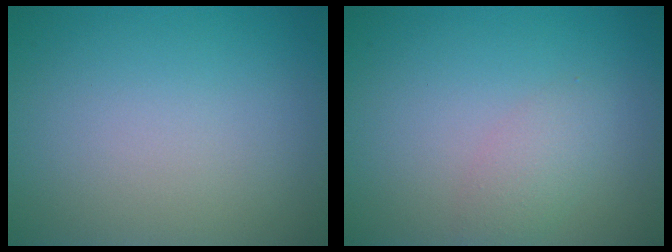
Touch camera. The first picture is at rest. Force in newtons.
{"total": 1.8, "press": 1.8, "slide": 0.0}